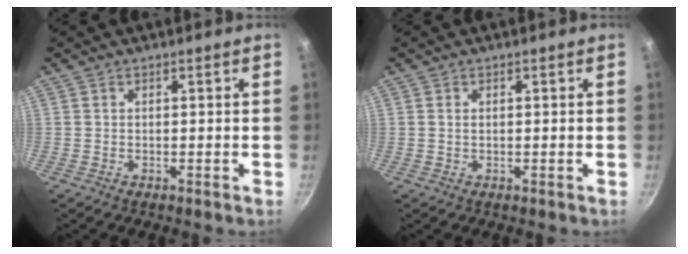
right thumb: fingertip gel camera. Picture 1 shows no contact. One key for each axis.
{"total": 0.8, "fx": 0.2, "fy": 0.5, "fz": 0.6, "tx": -0.010, "ty": 0.002, "tz": 0.003}